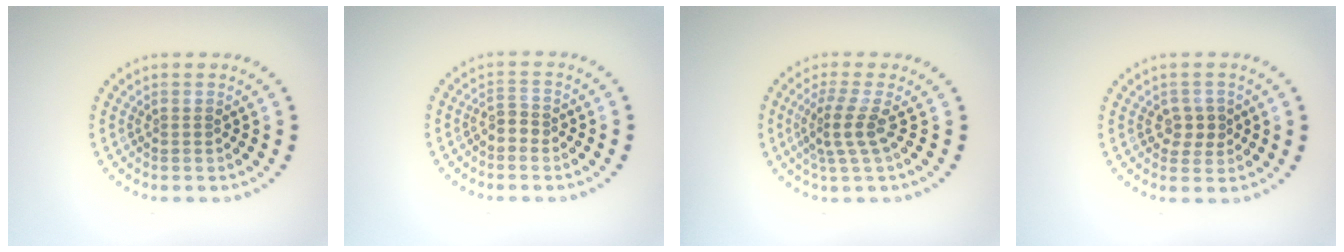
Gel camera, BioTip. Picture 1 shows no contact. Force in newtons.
{"total": 1.3, "press": 1.2, "slide": 0.5}
{"total": 2.9, "press": 2.1, "slide": 2.0}
{"total": 2.0, "press": 1.9, "slide": 0.7}